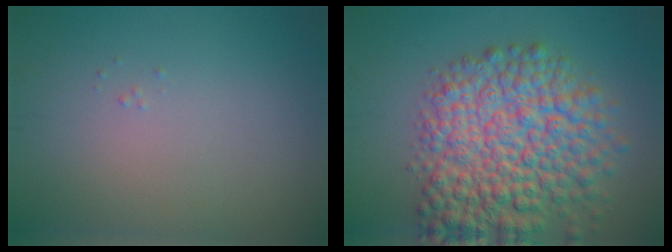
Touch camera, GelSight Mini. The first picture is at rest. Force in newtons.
{"total": 9.8, "press": 9.8, "slide": 0.4}